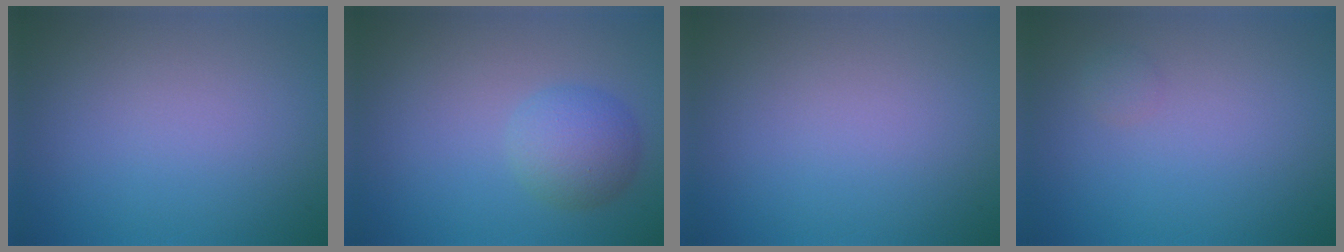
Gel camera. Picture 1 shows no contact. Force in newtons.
{"total": 3.2, "press": 3.2, "slide": 0.1}
{"total": 0.0}
{"total": 0.6, "press": 0.6, "slide": 0.0}